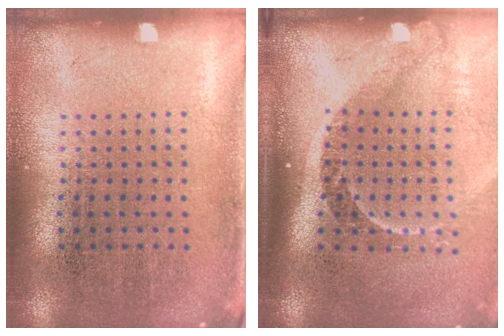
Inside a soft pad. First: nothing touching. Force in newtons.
{"total": 2.3, "press": 1.6, "slide": 1.7}